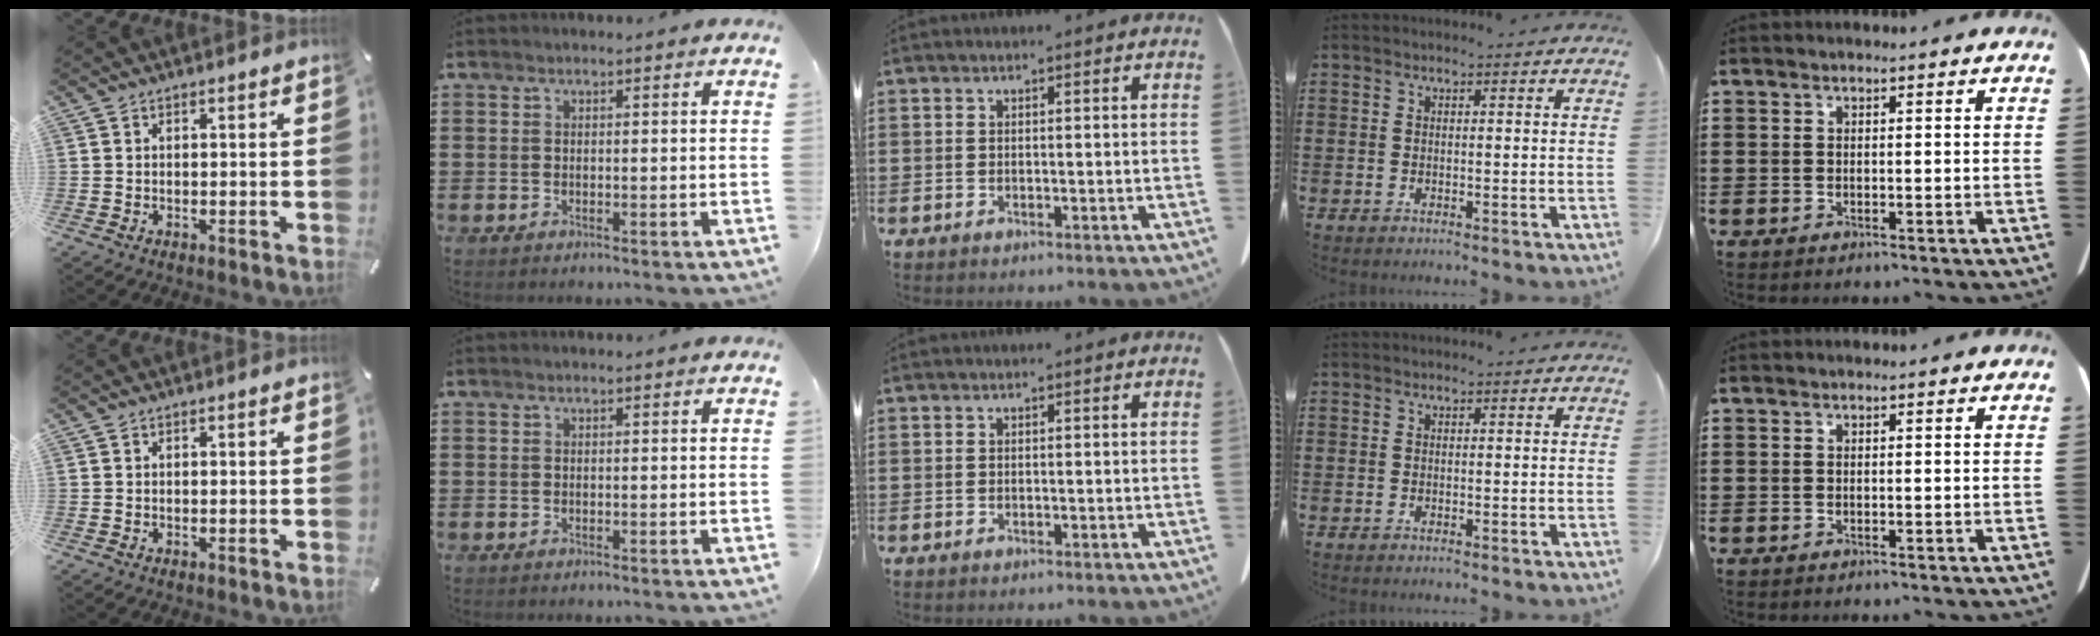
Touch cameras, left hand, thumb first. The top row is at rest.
{}